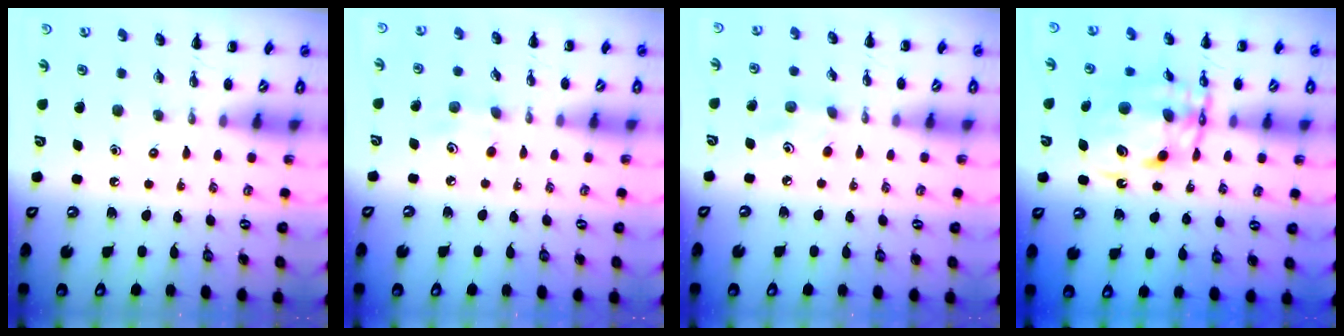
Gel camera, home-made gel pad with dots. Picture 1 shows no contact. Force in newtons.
{"total": 5.1, "press": 4.8, "slide": 1.5}
{"total": 3.0, "press": 2.9, "slide": 0.8}
{"total": 12.6, "press": 12.2, "slide": 3.0}